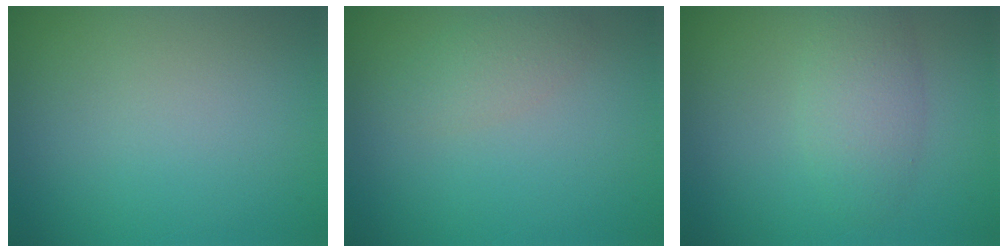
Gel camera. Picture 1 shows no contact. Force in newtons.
{"total": 1.7, "press": 1.7, "slide": 0.1}
{"total": 3.2, "press": 3.2, "slide": 0.0}